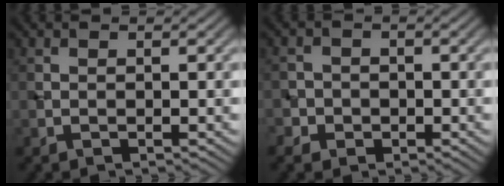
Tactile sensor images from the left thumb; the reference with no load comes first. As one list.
[{"total": 2.7, "force": [-1.0, 2.5, 0.4], "torque": [0.002, 0.005, -0.032]}]